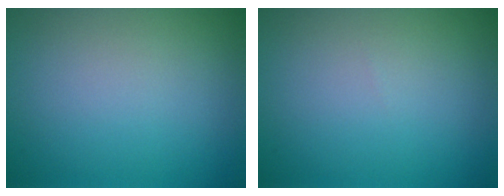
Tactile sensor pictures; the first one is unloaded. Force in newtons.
{"total": 0.0}